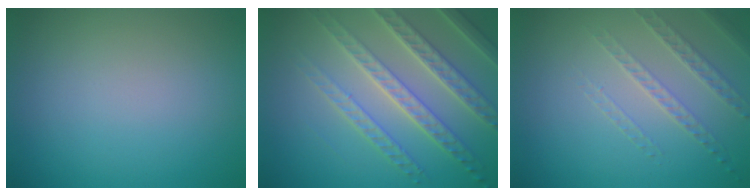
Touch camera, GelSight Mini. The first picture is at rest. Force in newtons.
{"total": 5.6, "press": 4.8, "slide": 2.8}
{"total": 1.6, "press": 1.3, "slide": 0.9}